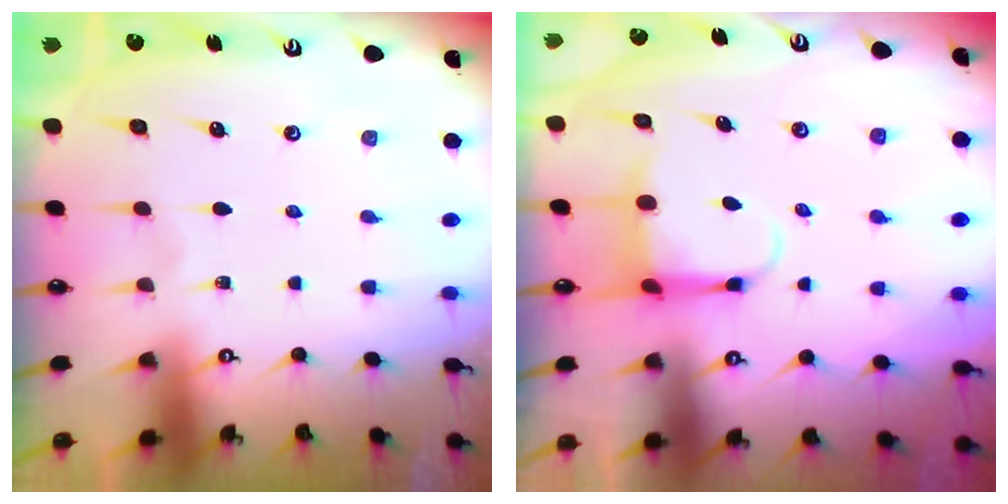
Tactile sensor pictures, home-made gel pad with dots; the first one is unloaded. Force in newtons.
{"total": 6.2, "press": 6.1, "slide": 1.2}